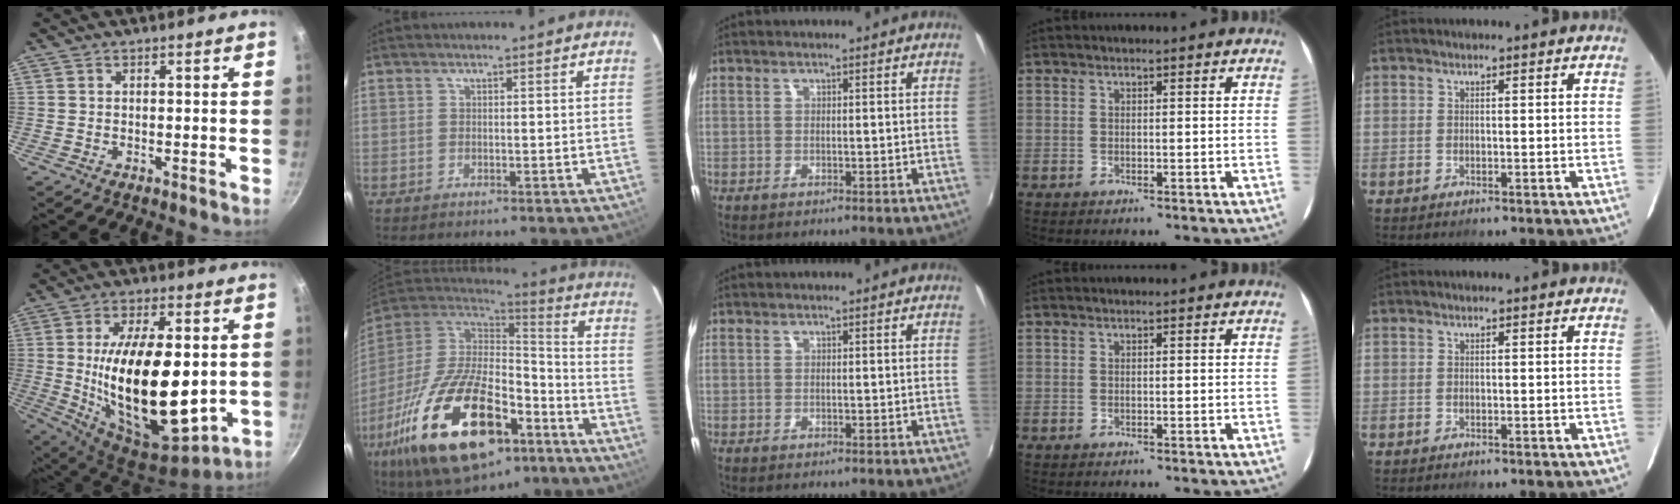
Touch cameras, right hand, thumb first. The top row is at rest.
{"thumb": {"total": 25.1, "force": [-0.5, 11.9, 22.1], "torque": [-0.370, -0.015, 0.004]}, "index": {"total": 31.8, "force": [-16.5, 14.8, 22.9], "torque": [-0.442, -0.030, -0.258]}}